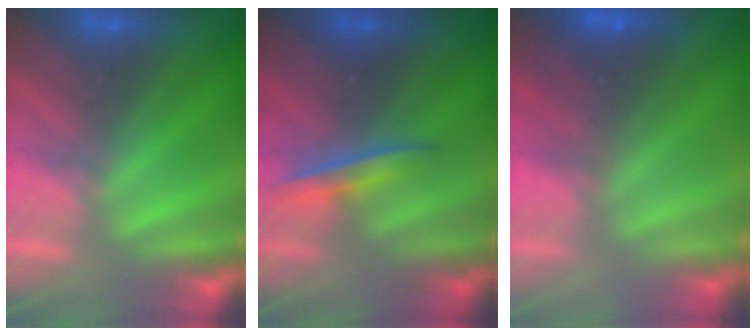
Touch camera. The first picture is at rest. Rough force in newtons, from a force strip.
{"total": 1.4}
{"total": 2.1}